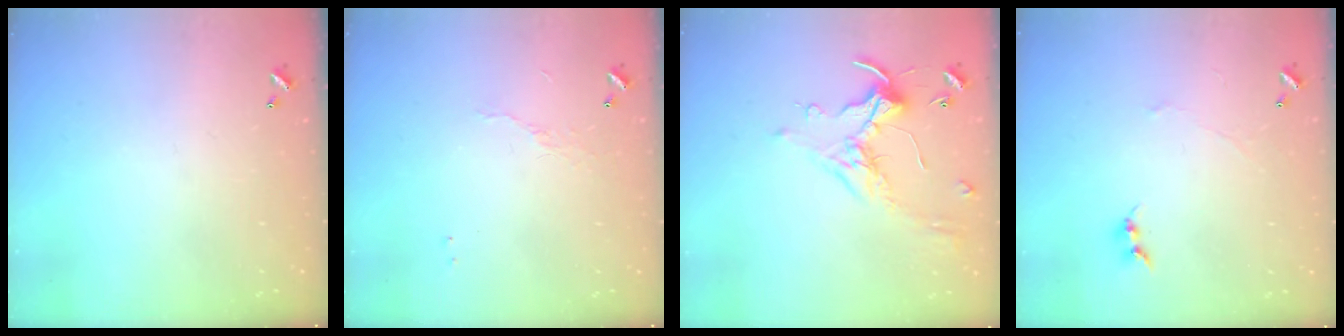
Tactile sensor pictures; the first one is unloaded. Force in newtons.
{"total": 4.3, "press": 4.3, "slide": 0.5}
{"total": 0.9, "press": 0.5, "slide": 0.7}
{"total": 1.5, "press": 1.4, "slide": 0.5}